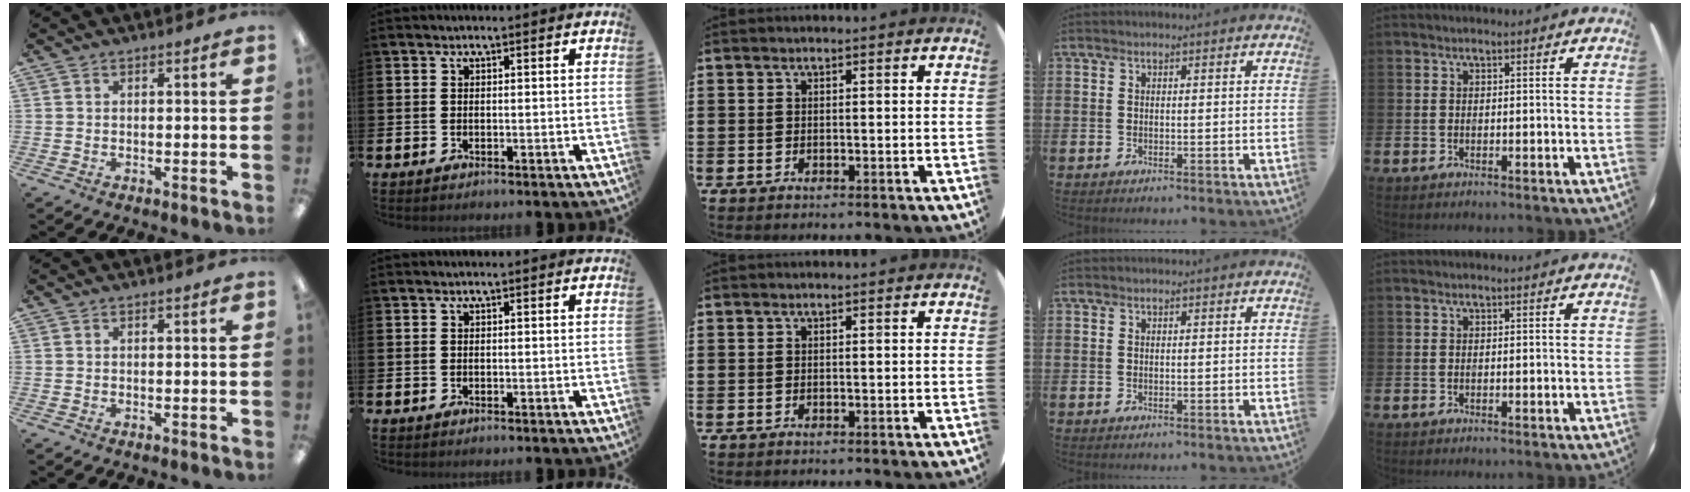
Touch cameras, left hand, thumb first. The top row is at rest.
{}